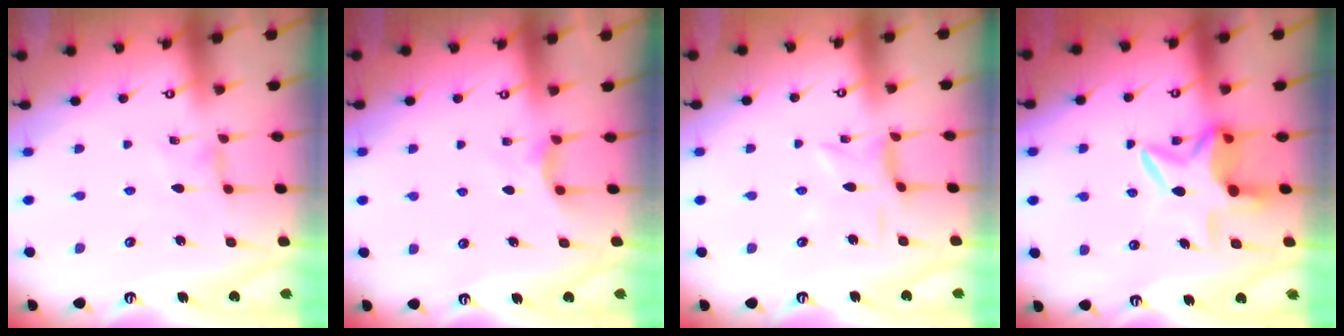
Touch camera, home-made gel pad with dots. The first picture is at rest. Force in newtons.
{"total": 4.5, "press": 4.4, "slide": 0.7}
{"total": 2.4, "press": 2.4, "slide": 0.4}
{"total": 8.2, "press": 8.2, "slide": 1.0}